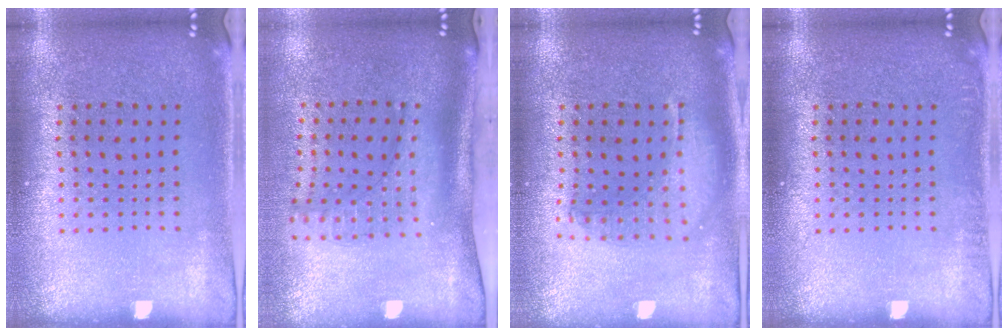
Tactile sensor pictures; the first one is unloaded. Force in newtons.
{"total": 2.2, "press": 1.5, "slide": 1.6}
{"total": 1.6, "press": 1.4, "slide": 0.7}
{"total": 0.5, "press": 0.5, "slide": 0.0}